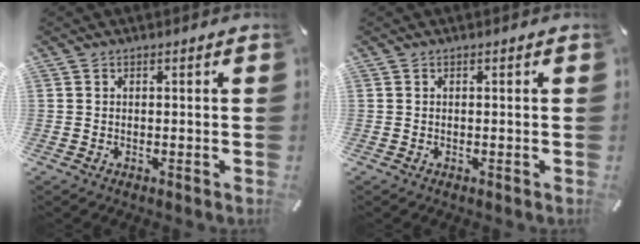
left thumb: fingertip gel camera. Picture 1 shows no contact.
{"total": 0.0}